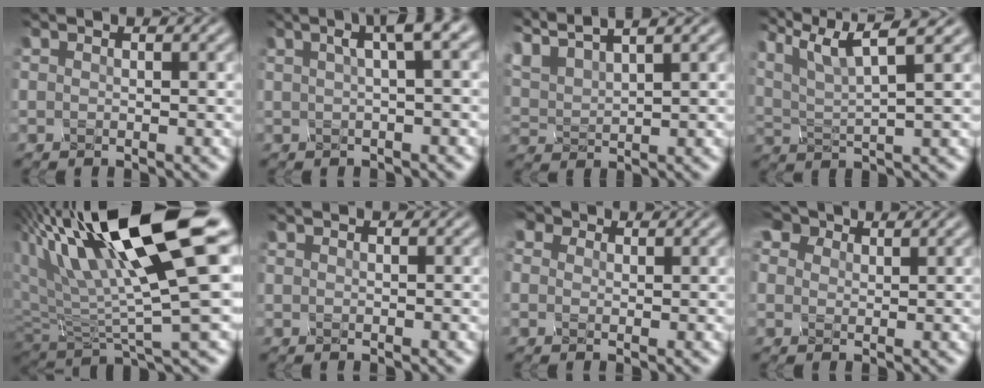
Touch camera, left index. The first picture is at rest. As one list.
[{"total": 3.6, "force": [1.3, 0.6, 3.3], "torque": [-0.058, 0.014, 0.030]}, {"total": 4.8, "force": [4.0, 0.9, 2.6], "torque": [-0.083, 0.021, 0.083]}, {"total": 7.2, "force": [4.6, 1.8, 5.2], "torque": [-0.122, 0.020, 0.079]}, {"total": 13.2, "force": [4.3, 2.7, 12.2], "torque": [-0.215, 0.013, 0.078]}, {"total": 0.0}, {"total": 2.1, "force": [1.5, 1.5, 0.4], "torque": [-0.033, 0.002, 0.035]}, {"total": 3.5, "force": [2.6, 2.1, 1.3], "torque": [-0.046, 0.004, 0.051]}]